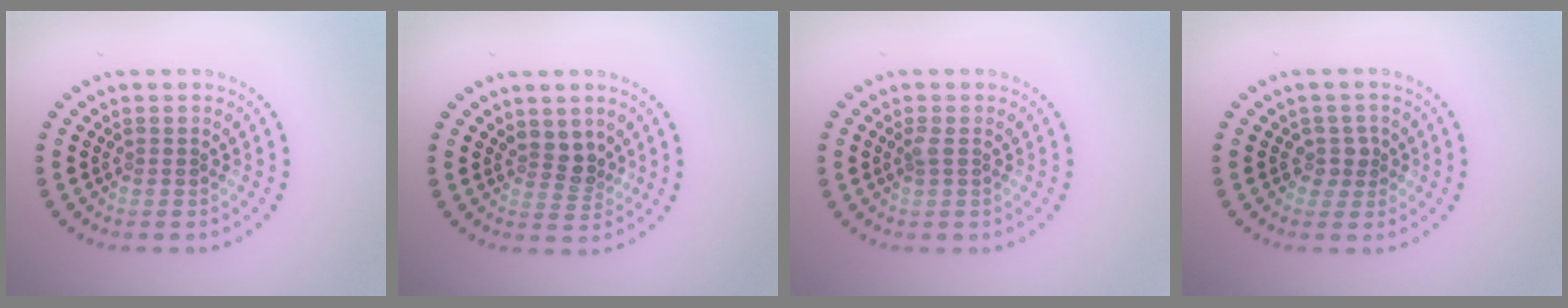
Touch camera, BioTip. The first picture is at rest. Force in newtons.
{"total": 2.2, "press": 1.7, "slide": 1.4}
{"total": 0.7, "press": 0.6, "slide": 0.3}
{"total": 1.5, "press": 1.2, "slide": 1.0}